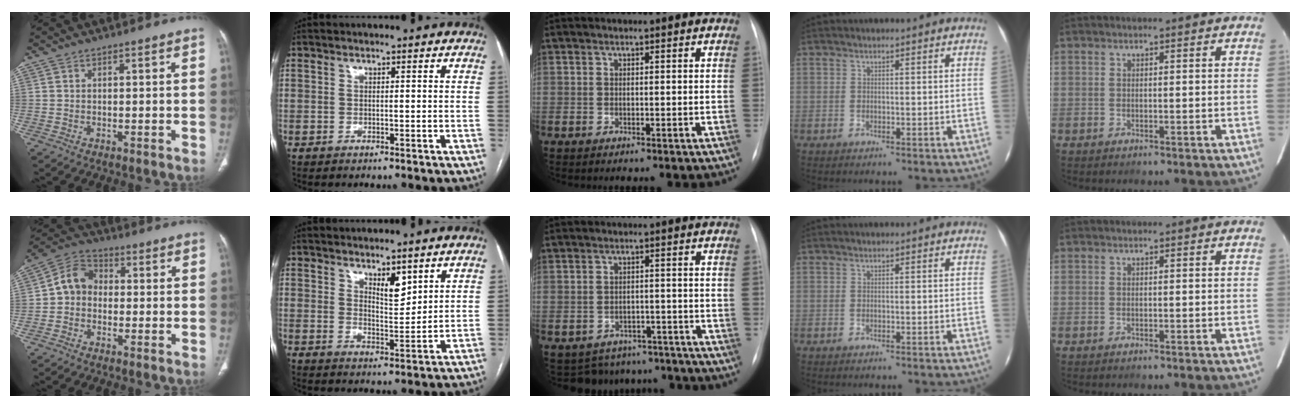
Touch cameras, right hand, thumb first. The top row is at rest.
{"thumb": {"total": 7.1, "force": [-0.6, 6.0, 3.8], "torque": [-0.051, 0.027, -0.028]}, "index": {"total": 4.5, "force": [3.0, 1.4, 3.0], "torque": [-0.051, -0.010, 0.055]}, "middle": {"total": 10.2, "force": [-9.0, 4.7, 0.2], "torque": [0.001, 0.021, -0.103]}}